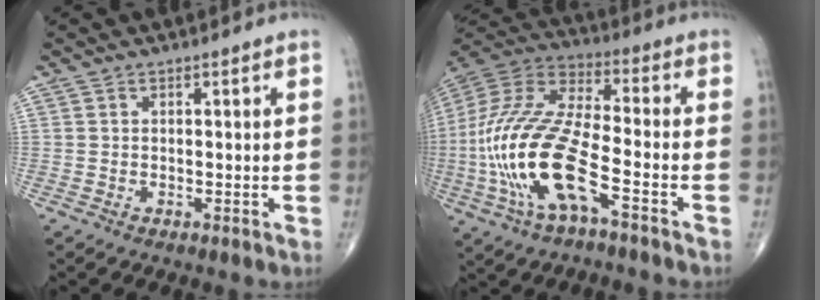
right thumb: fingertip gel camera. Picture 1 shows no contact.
{"total": 22.1, "force": [-6.9, 7.8, 19.5], "torque": [-0.451, 0.022, -0.125]}